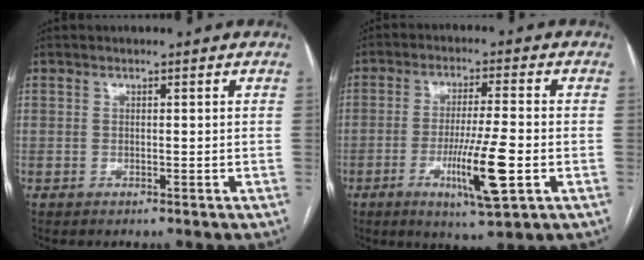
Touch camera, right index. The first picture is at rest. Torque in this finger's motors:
{"motor_torque": [0.78, 0.05, 0.24, 0.16]}